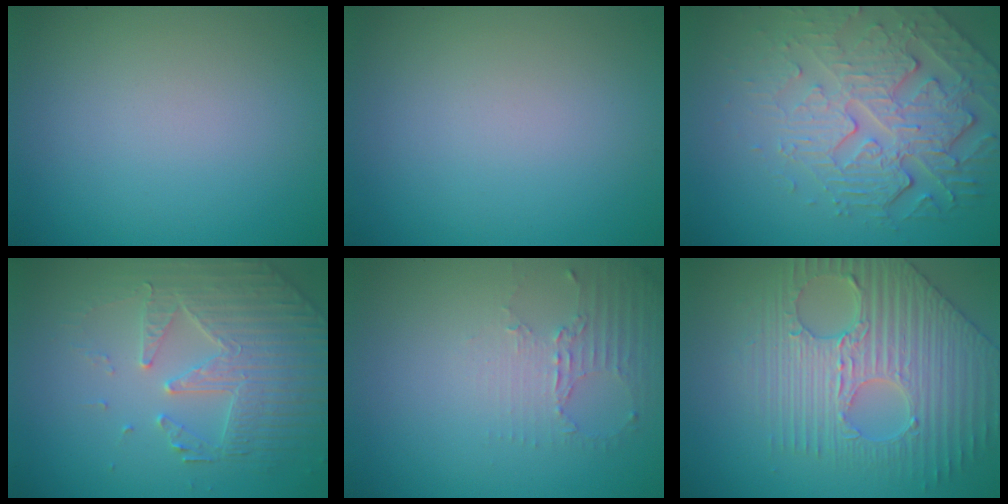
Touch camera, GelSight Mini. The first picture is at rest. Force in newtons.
{"total": 0.0}
{"total": 5.0, "press": 4.5, "slide": 2.1}
{"total": 4.3, "press": 4.1, "slide": 1.3}
{"total": 2.2, "press": 1.7, "slide": 1.5}
{"total": 6.1, "press": 5.3, "slide": 2.9}